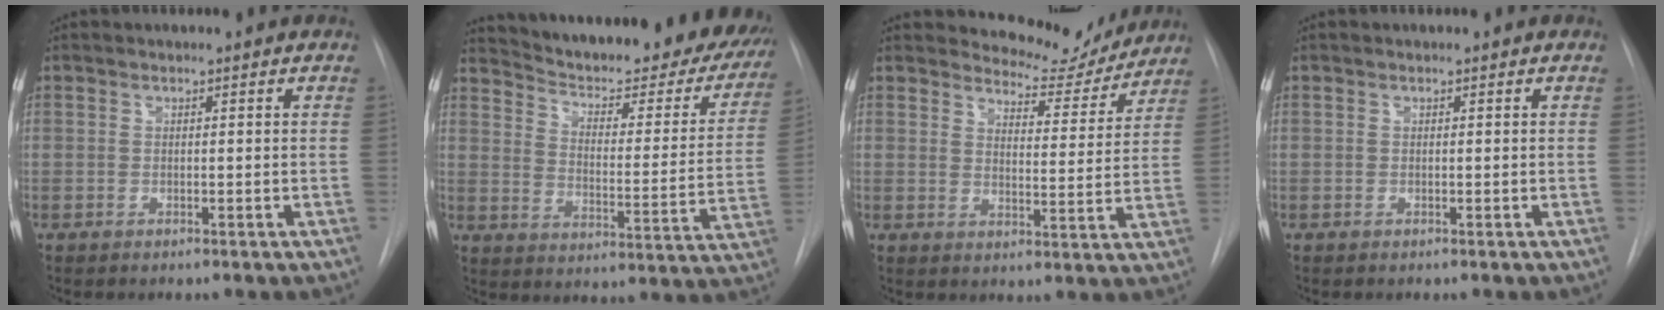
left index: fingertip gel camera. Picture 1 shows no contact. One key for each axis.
{"total": 29.6, "fx": 25.8, "fy": 6.8, "fz": 12.8, "tx": -0.194, "ty": -0.064, "tz": 0.317}
{"total": 8.5, "fx": 8.2, "fy": 2.1, "fz": 0.0, "tx": 0.005, "ty": -0.022, "tz": 0.106}
{"total": 0.0}